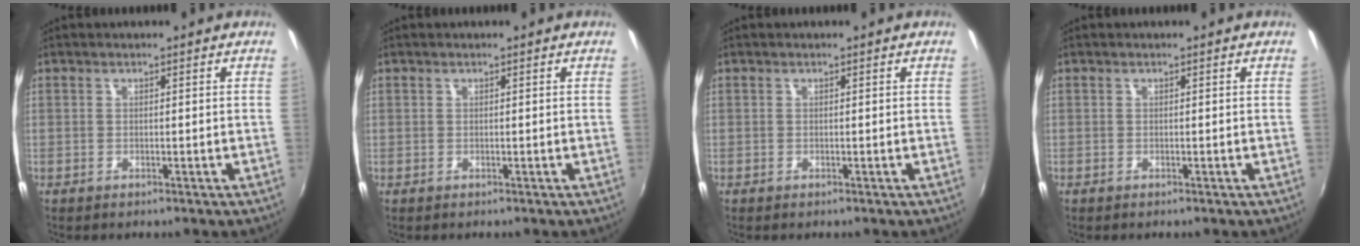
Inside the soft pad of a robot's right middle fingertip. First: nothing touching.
{"total": 0.5, "force": [0.0, 0.5, -0.1], "torque": [0.003, 0.001, -0.001]}
{"total": 0.0}
{"total": 0.0}